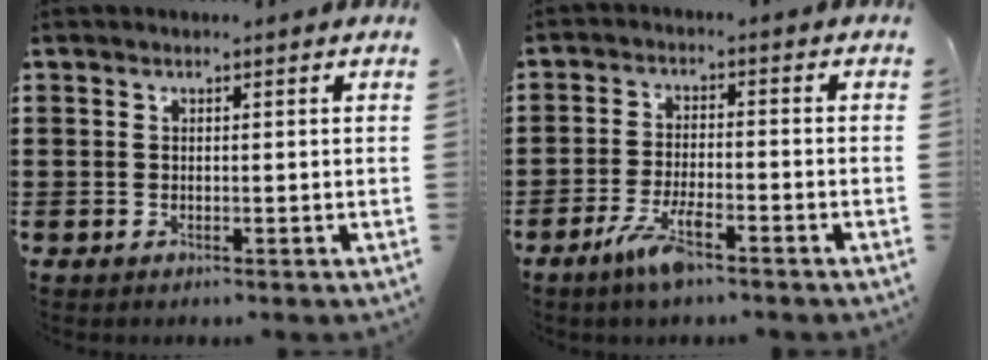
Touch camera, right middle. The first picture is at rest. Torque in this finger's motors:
{"motor_torque": [0.25, 0.42, 0.51, 0.20]}